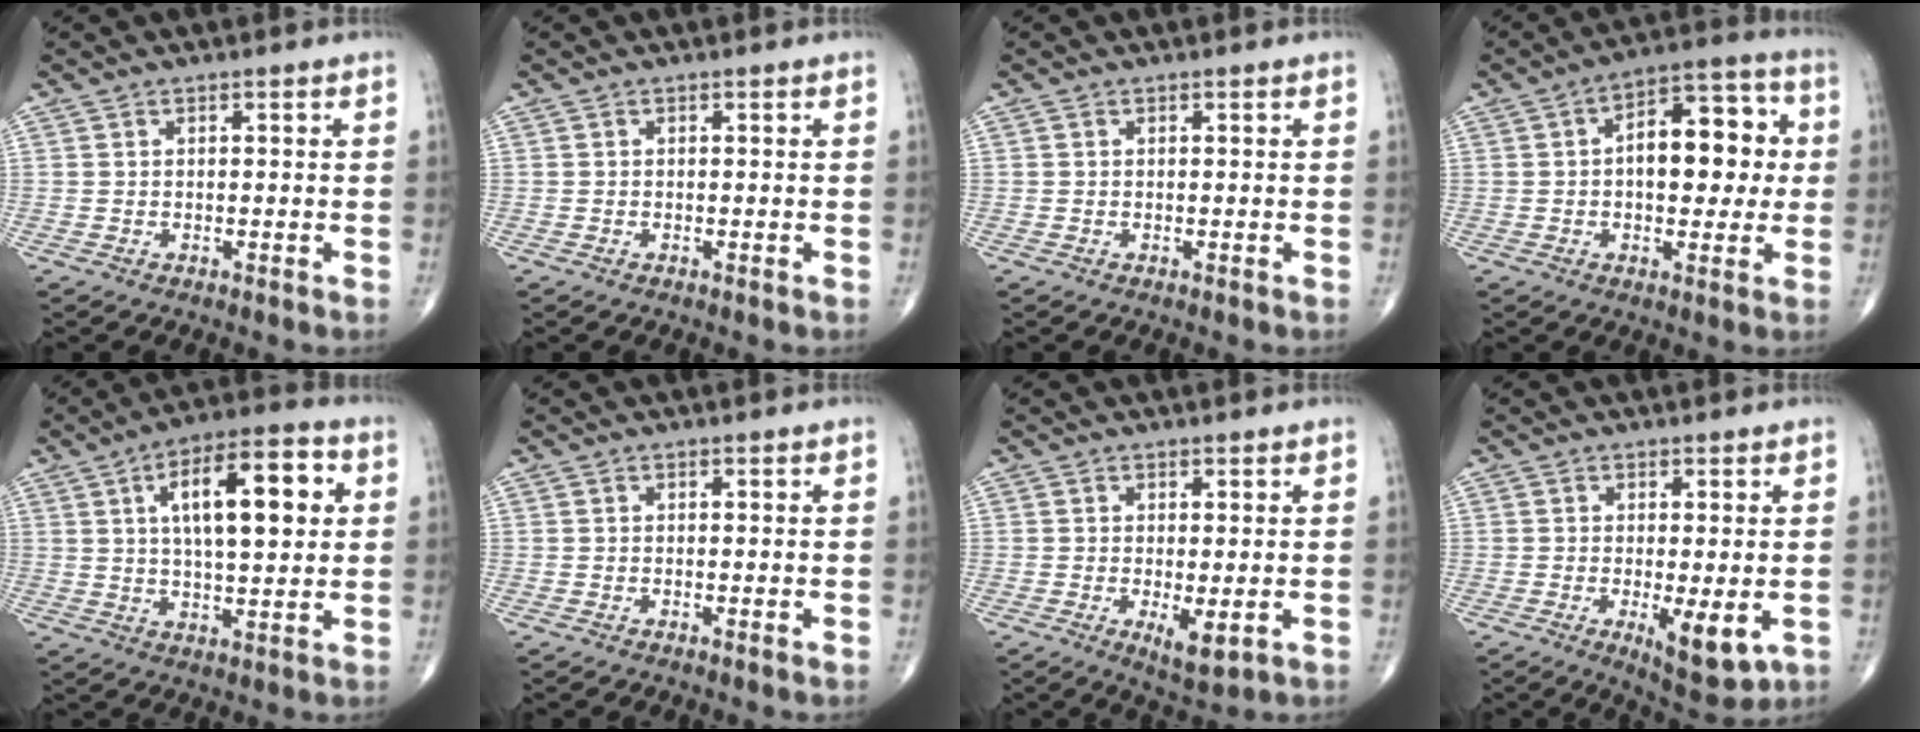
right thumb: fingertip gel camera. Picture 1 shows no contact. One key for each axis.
{"total": 0.0}
{"total": 0.0}
{"total": 14.0, "fx": 1.0, "fy": 7.6, "fz": 11.7, "tx": -0.130, "ty": 0.027, "tz": 0.008}
{"total": 16.2, "fx": 4.1, "fy": 6.3, "fz": 14.3, "tx": -0.202, "ty": 0.005, "tz": 0.059}
{"total": 0.5, "fx": -0.1, "fy": 0.1, "fz": 0.5, "tx": -0.012, "ty": -0.002, "tz": -0.003}
{"total": 4.9, "fx": -1.0, "fy": 1.8, "fz": 4.4, "tx": -0.073, "ty": -0.016, "tz": -0.013}
{"total": 7.8, "fx": -1.9, "fy": 2.6, "fz": 7.1, "tx": -0.103, "ty": -0.021, "tz": -0.023}